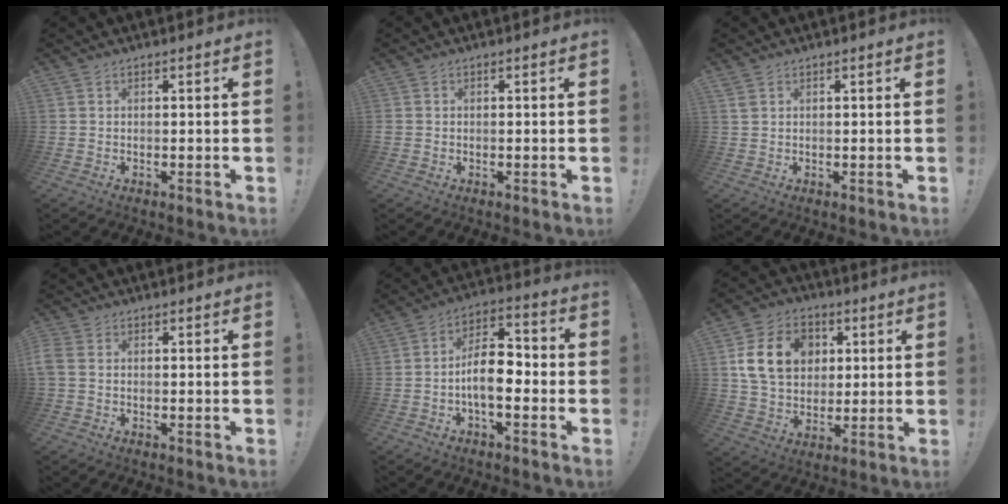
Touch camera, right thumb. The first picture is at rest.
{"total": 0.8, "force": [-0.1, 0.8, 0.1], "torque": [-0.007, 0.005, -0.001]}
{"total": 1.5, "force": [0.8, 1.0, 0.8], "torque": [-0.013, 0.001, 0.016]}
{"total": 2.4, "force": [0.0, 1.8, 1.6], "torque": [-0.037, 0.003, 0.001]}
{"total": 11.1, "force": [-2.7, 5.6, 9.2], "torque": [-0.169, 0.016, -0.050]}
{"total": 16.7, "force": [4.1, 13.1, 9.5], "torque": [-0.162, -0.001, 0.084]}